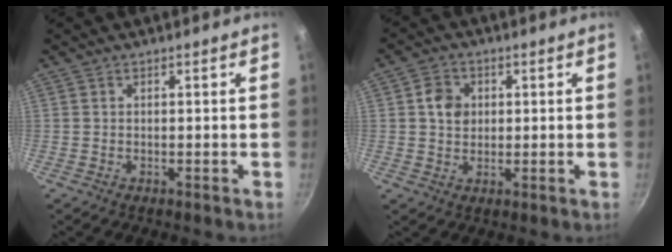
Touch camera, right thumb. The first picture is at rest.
{"total": 5.0, "force": [0.9, 4.2, 2.5], "torque": [-0.024, 0.006, 0.012]}